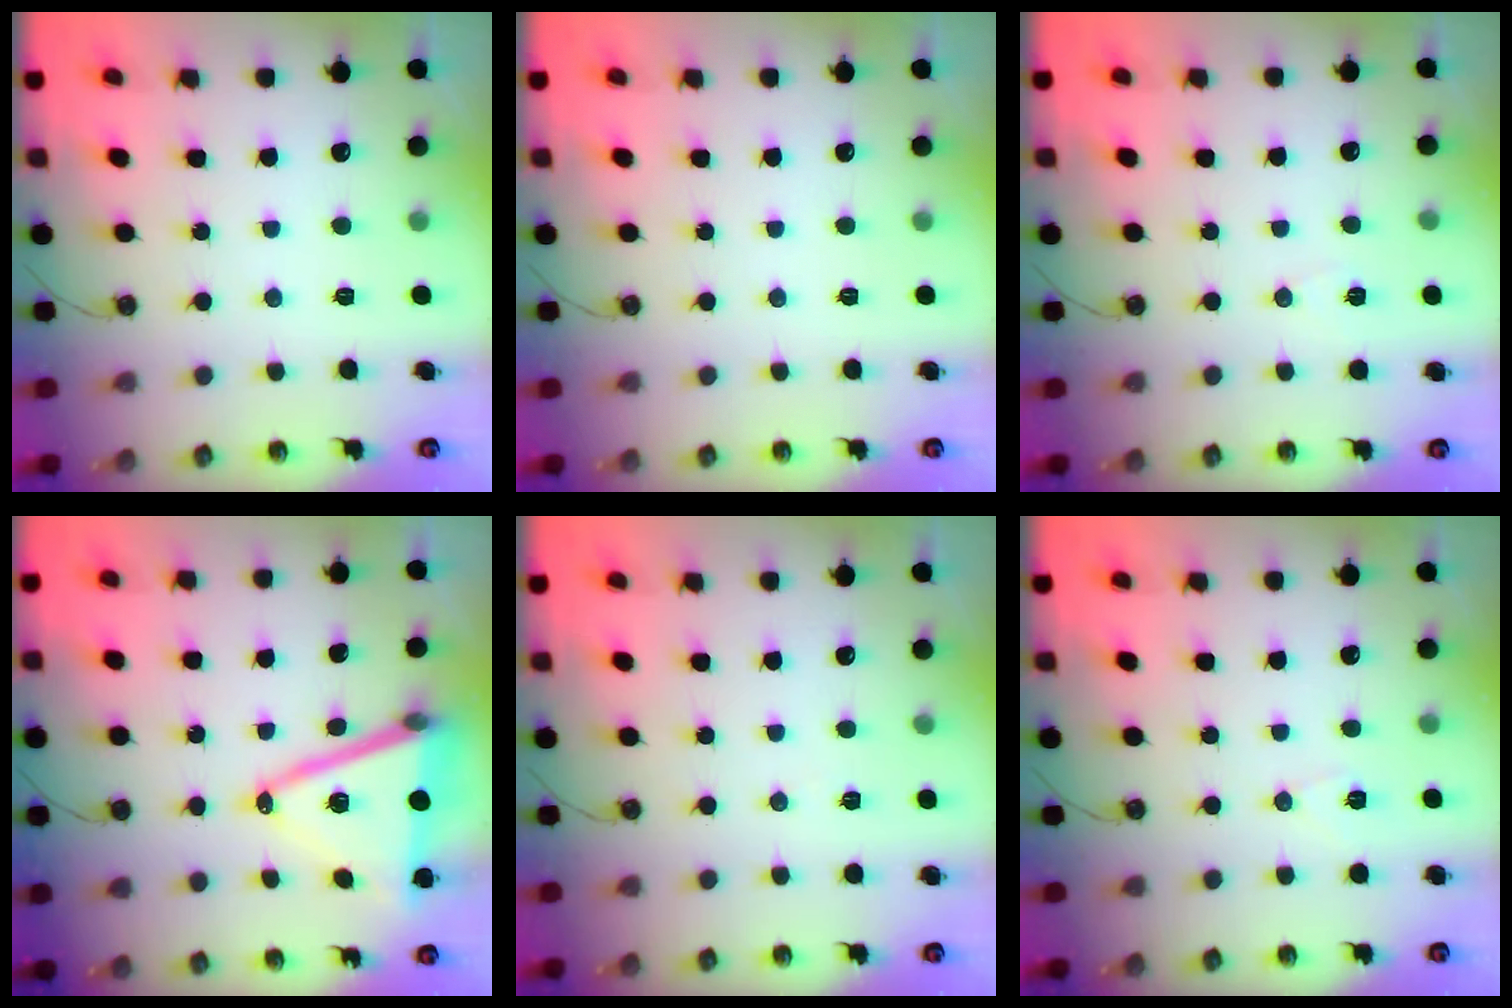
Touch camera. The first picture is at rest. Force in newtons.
{"total": 0.0}
{"total": 5.0, "press": 3.9, "slide": 3.1}
{"total": 17.6, "press": 17.2, "slide": 3.8}
{"total": 5.2, "press": 2.7, "slide": 4.5}
{"total": 5.3, "press": 4.2, "slide": 3.3}